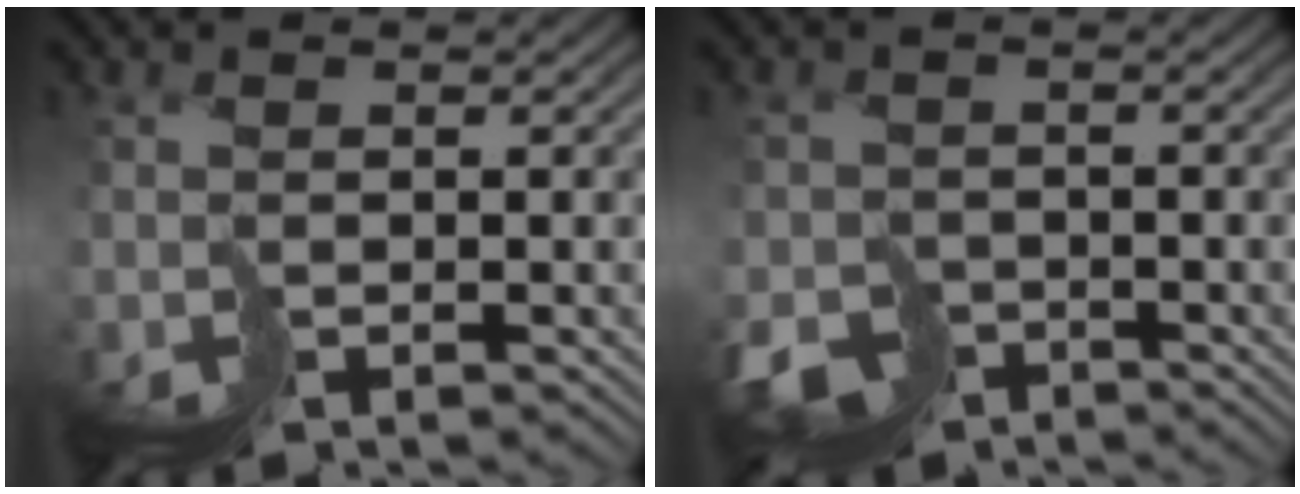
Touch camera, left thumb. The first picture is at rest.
{"total": 4.0, "force": [-3.2, 2.3, 0.7], "torque": [-0.007, -0.021, -0.050]}